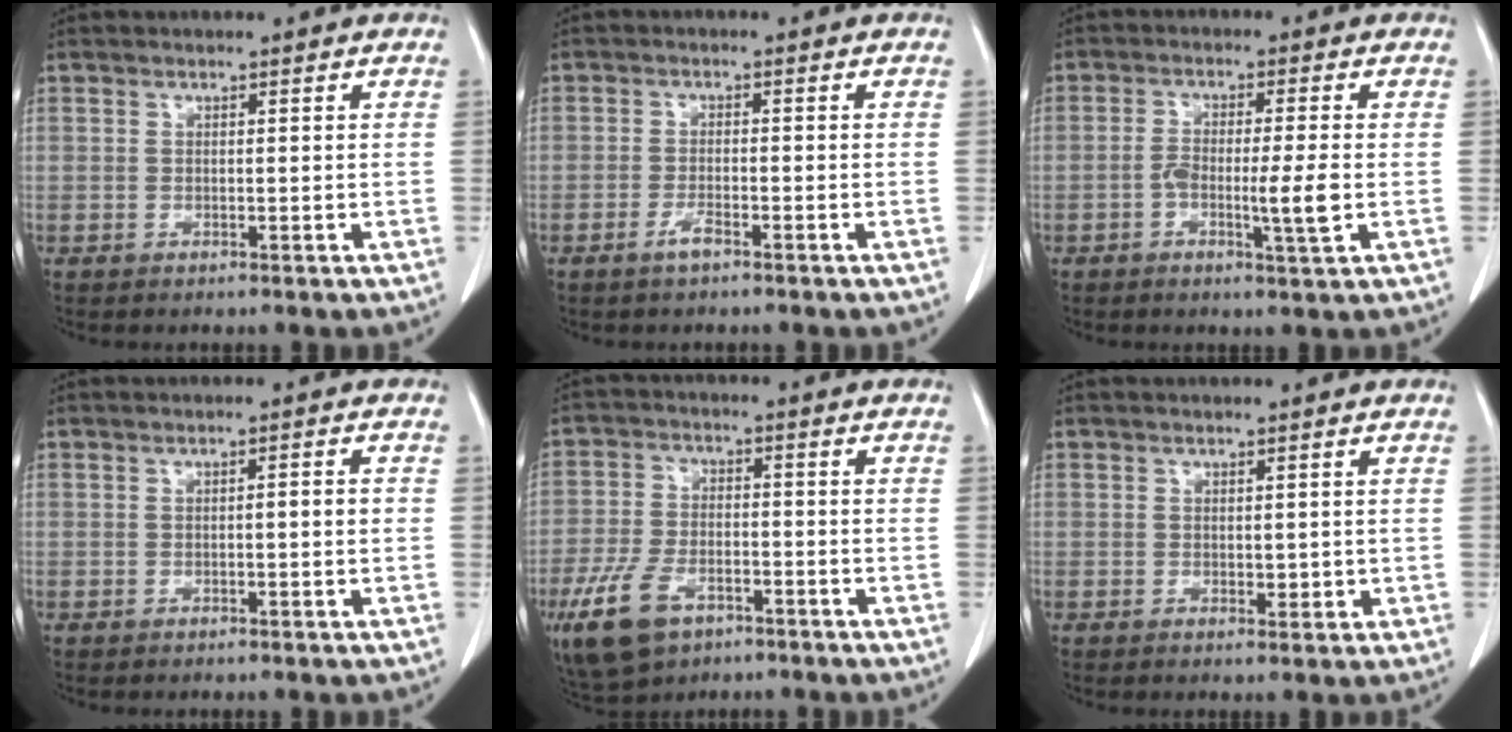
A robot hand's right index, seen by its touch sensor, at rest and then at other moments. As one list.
[{"total": 2.2, "force": [-1.5, 0.3, 1.6], "torque": [-0.032, 0.000, -0.031]}, {"total": 5.8, "force": [-1.5, 0.2, 5.6], "torque": [-0.101, -0.002, -0.024]}, {"total": 1.7, "force": [-0.2, 0.2, 1.7], "torque": [-0.022, 0.004, -0.004]}, {"total": 10.1, "force": [-5.6, 5.3, 6.5], "torque": [-0.140, -0.002, -0.096]}, {"total": 1.8, "force": [-0.1, 1.1, 1.4], "torque": [-0.016, -0.002, 0.003]}]